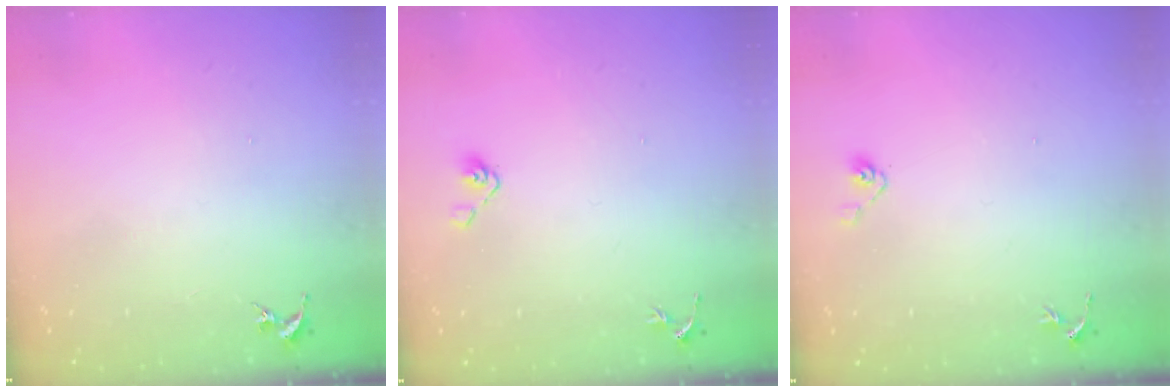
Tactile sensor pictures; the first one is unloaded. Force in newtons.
{"total": 5.3, "press": 4.9, "slide": 2.2}
{"total": 3.7, "press": 3.5, "slide": 1.4}